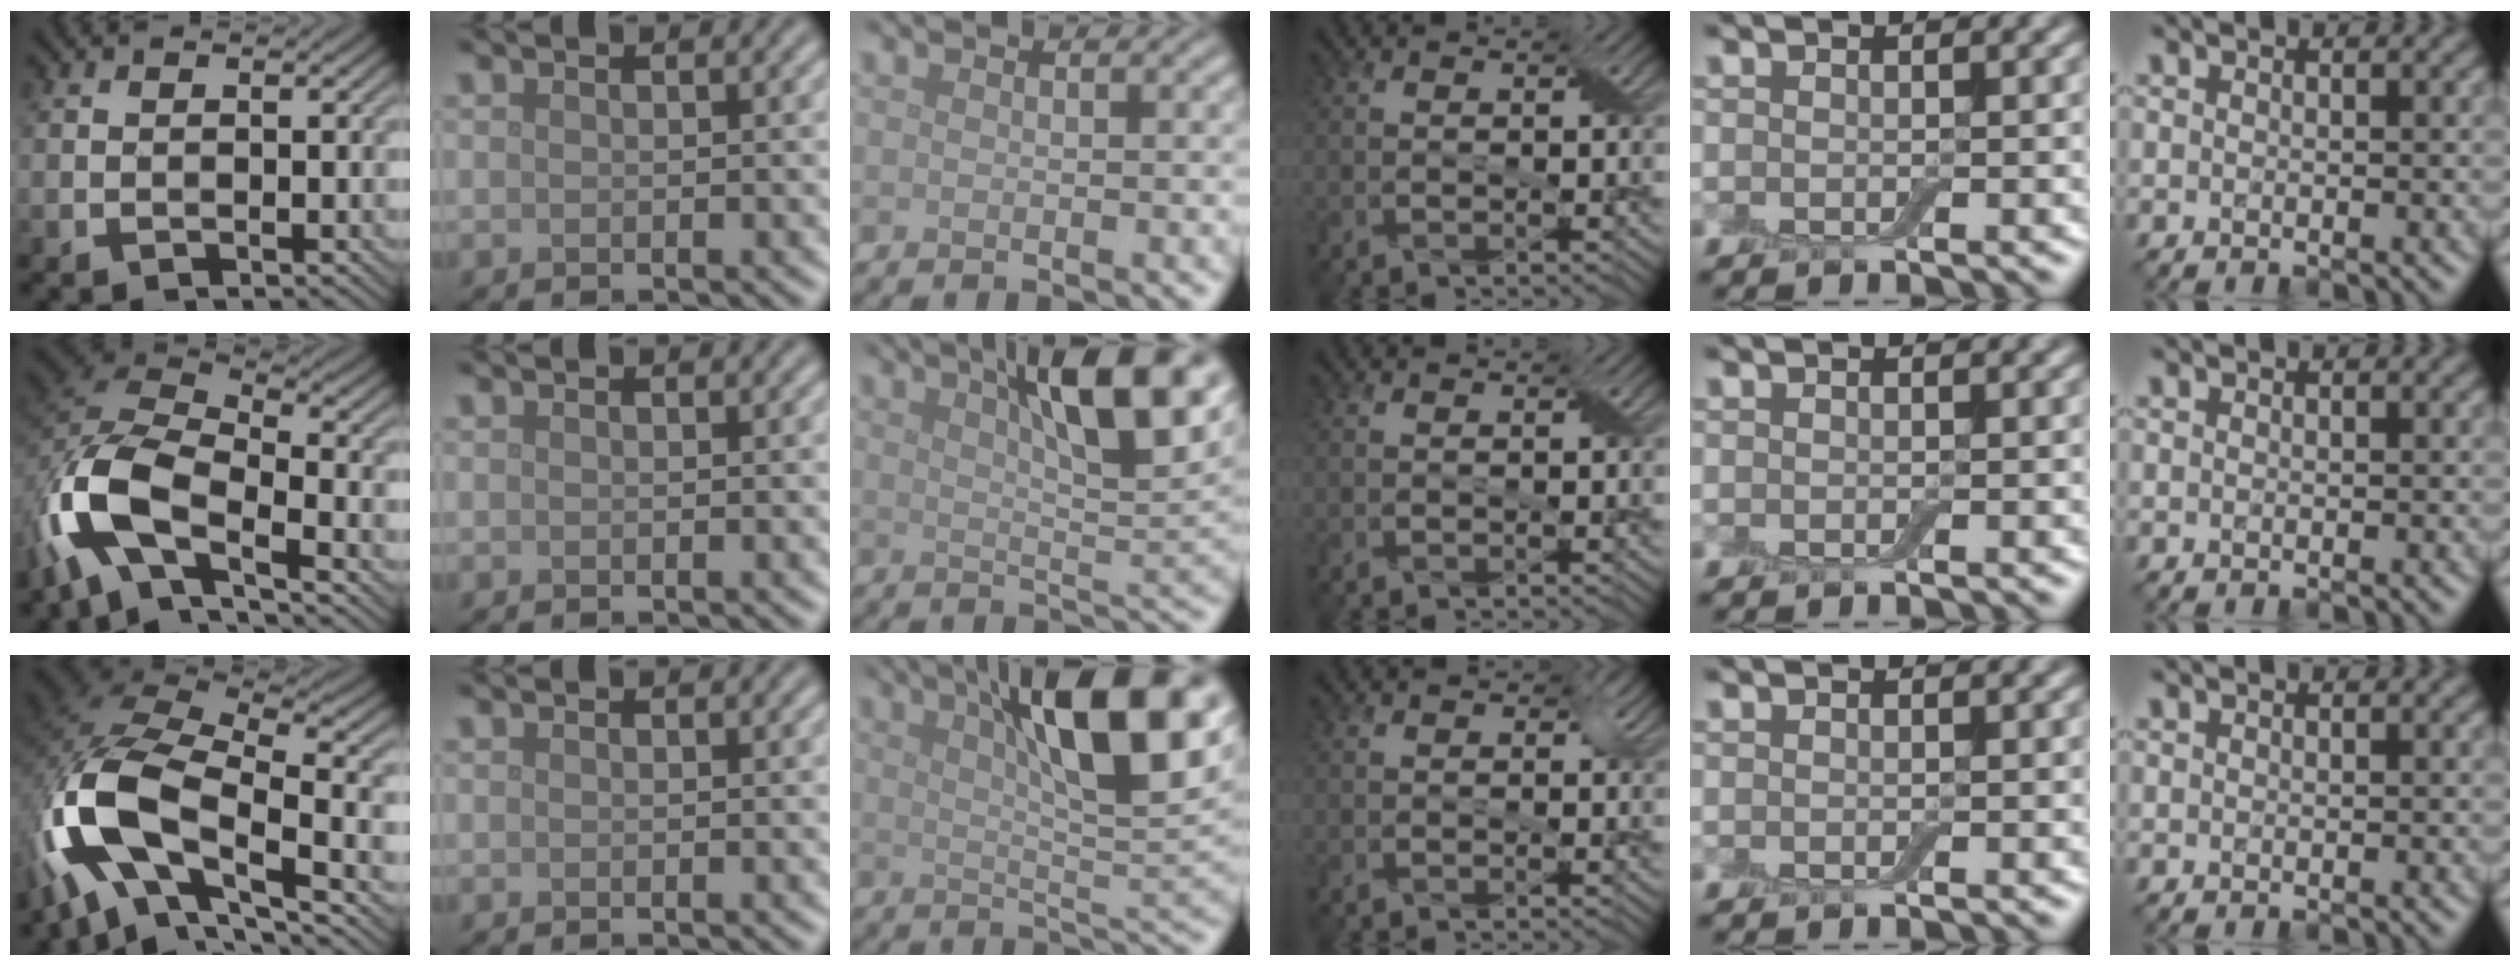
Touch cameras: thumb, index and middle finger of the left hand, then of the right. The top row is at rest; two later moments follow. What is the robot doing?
{"motion": "extract", "object": "airpods case & airpods"}